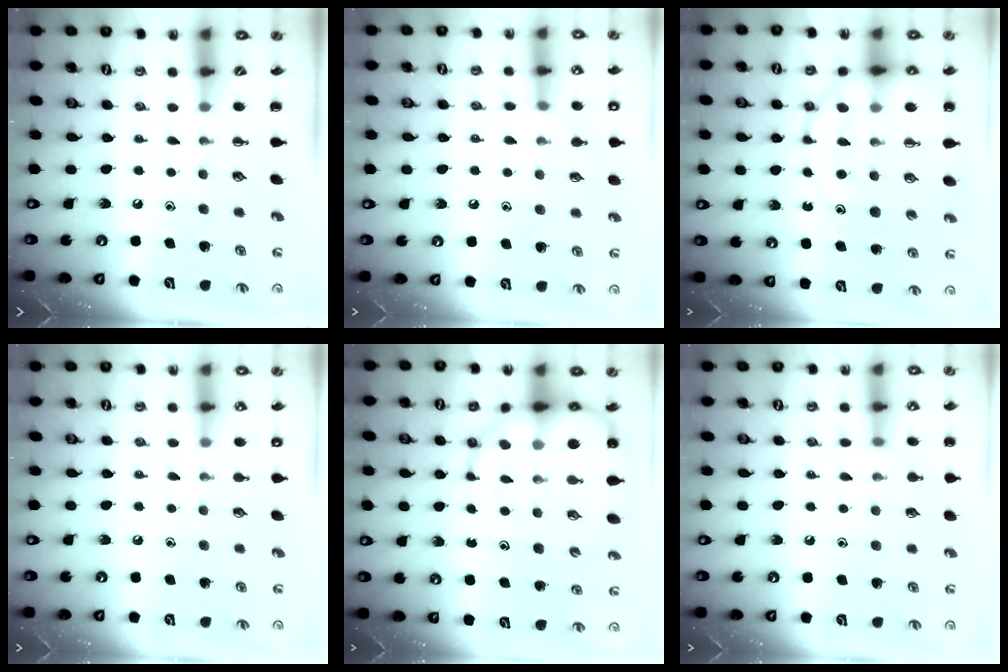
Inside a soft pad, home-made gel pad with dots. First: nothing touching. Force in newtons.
{"total": 7.8, "press": 7.5, "slide": 2.1}
{"total": 17.9, "press": 17.8, "slide": 2.2}
{"total": 5.7, "press": 5.4, "slide": 1.9}
{"total": 14.1, "press": 13.6, "slide": 3.7}
{"total": 6.2, "press": 5.9, "slide": 1.7}